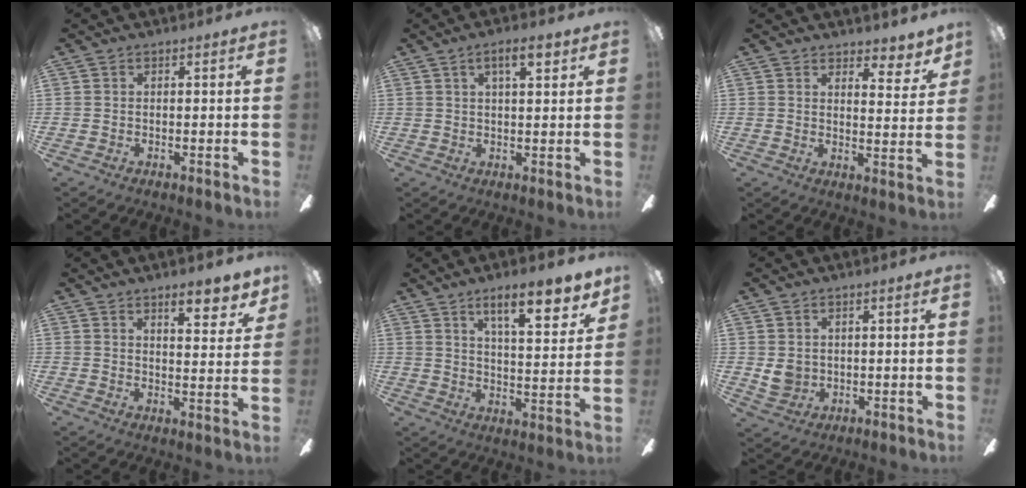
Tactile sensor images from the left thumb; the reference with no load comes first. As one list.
[{"total": 7.4, "force": [3.9, 2.1, 6.0], "torque": [-0.091, -0.007, 0.060]}, {"total": 5.3, "force": [4.5, 1.7, 2.3], "torque": [-0.025, -0.032, 0.076]}, {"total": 8.2, "force": [6.0, 2.5, 5.0], "torque": [-0.055, -0.035, 0.095]}, {"total": 13.9, "force": [9.5, 4.0, 9.2], "torque": [-0.127, -0.051, 0.152]}, {"total": 4.6, "force": [1.0, 3.8, 2.4], "torque": [-0.048, 0.003, 0.020]}]